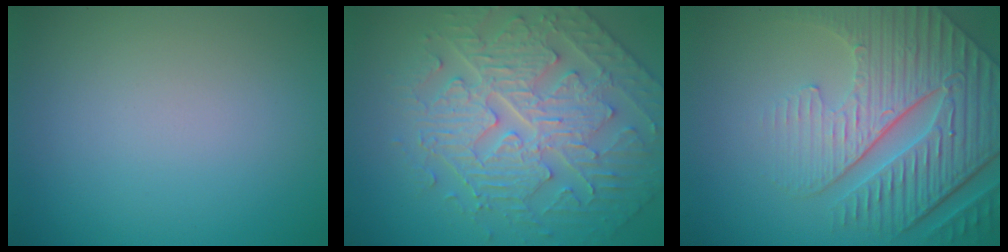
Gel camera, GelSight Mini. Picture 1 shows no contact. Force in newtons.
{"total": 5.5, "press": 5.2, "slide": 1.8}
{"total": 7.5, "press": 6.0, "slide": 4.6}